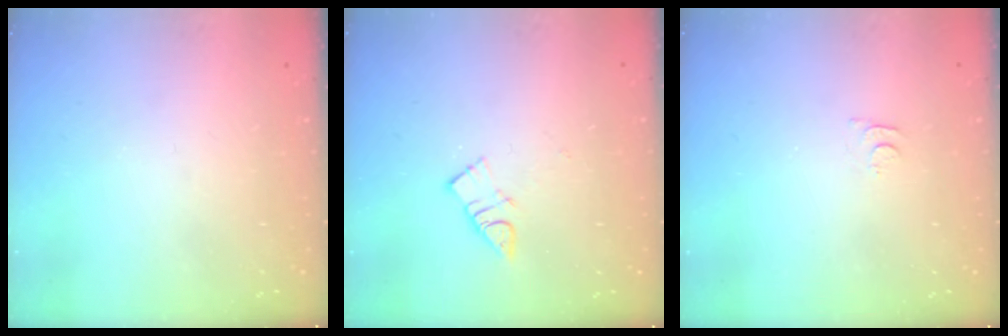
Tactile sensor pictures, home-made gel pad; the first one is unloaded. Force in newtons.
{"total": 5.9, "press": 5.9, "slide": 0.1}
{"total": 4.4, "press": 4.4, "slide": 0.4}